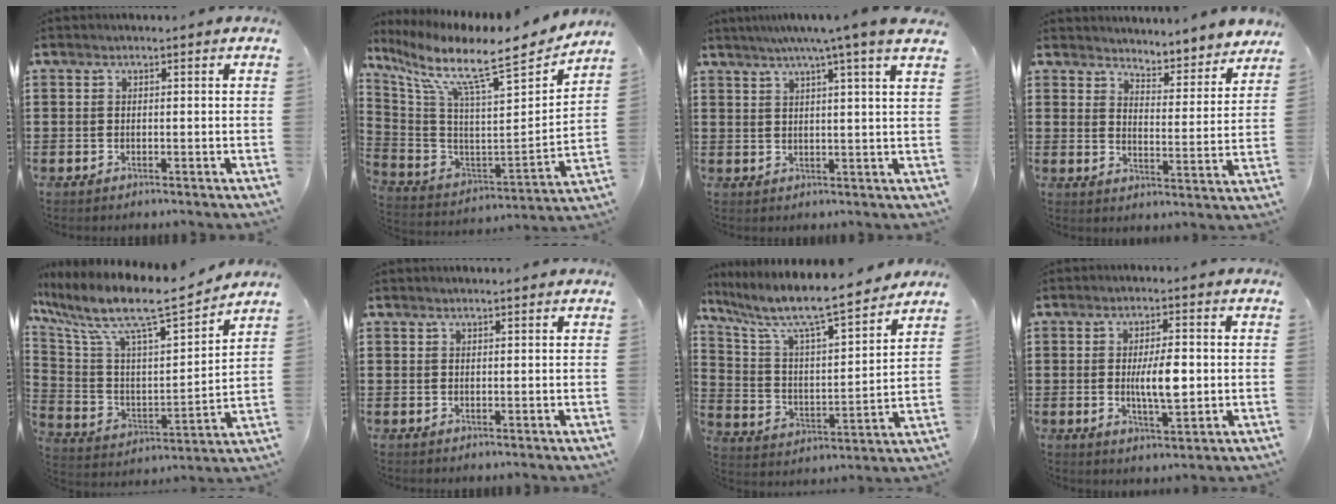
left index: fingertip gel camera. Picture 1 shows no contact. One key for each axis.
{"total": 11.5, "fx": 8.7, "fy": 1.3, "fz": 7.4, "tx": -0.158, "ty": -0.070, "tz": 0.134}
{"total": 5.3, "fx": 3.8, "fy": -0.8, "fz": 3.6, "tx": -0.081, "ty": -0.008, "tz": 0.063}
{"total": 4.2, "fx": 4.2, "fy": -0.4, "fz": -0.3, "tx": -0.012, "ty": -0.040, "tz": 0.068}
{"total": 9.9, "fx": 7.9, "fy": 1.5, "fz": 5.9, "tx": -0.149, "ty": -0.058, "tz": 0.127}
{"total": 0.7, "fx": 0.7, "fy": 0.0, "fz": 0.3, "tx": -0.007, "ty": -0.001, "tz": 0.013}
{"total": 9.0, "fx": 7.5, "fy": 1.0, "fz": 4.8, "tx": -0.127, "ty": -0.055, "tz": 0.121}
{"total": 6.5, "fx": 0.0, "fy": 2.2, "fz": 6.2, "tx": -0.103, "ty": -0.005, "tz": -0.007}